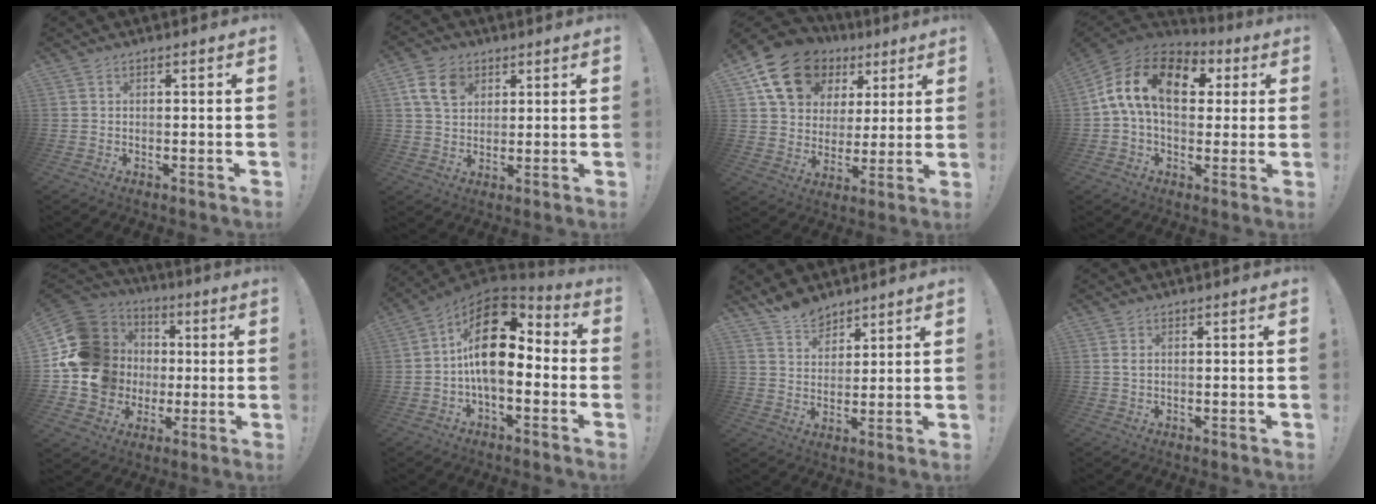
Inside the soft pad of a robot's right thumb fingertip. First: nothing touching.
{"total": 9.6, "force": [4.6, 6.8, 5.0], "torque": [-0.082, -0.005, 0.091]}
{"total": 18.1, "force": [9.3, 12.8, 8.8], "torque": [-0.133, -0.038, 0.180]}
{"total": 17.2, "force": [4.0, 10.6, 12.9], "torque": [-0.230, 0.009, 0.068]}
{"total": 20.2, "force": [1.3, 18.2, 8.6], "torque": [-0.142, 0.007, 0.070]}
{"total": 17.5, "force": [2.3, 9.3, 14.6], "torque": [-0.244, -0.005, 0.044]}
{"total": 7.5, "force": [6.5, 3.4, 1.4], "torque": [-0.026, -0.049, 0.125]}
{"total": 1.1, "force": [0.4, 0.4, 1.0], "torque": [-0.013, 0.000, 0.006]}